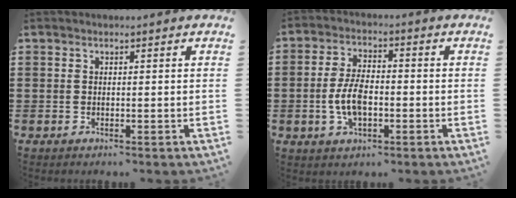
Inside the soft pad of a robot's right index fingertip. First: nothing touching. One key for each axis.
{"total": 6.5, "fx": -1.3, "fy": 3.3, "fz": 5.4, "tx": -0.125, "ty": 0.001, "tz": -0.029}